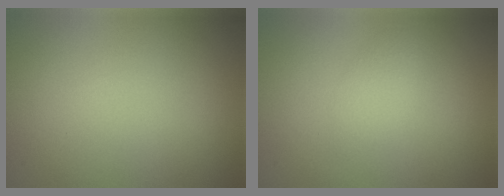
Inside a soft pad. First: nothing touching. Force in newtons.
{"total": 1.2, "press": 1.2, "slide": 0.1}